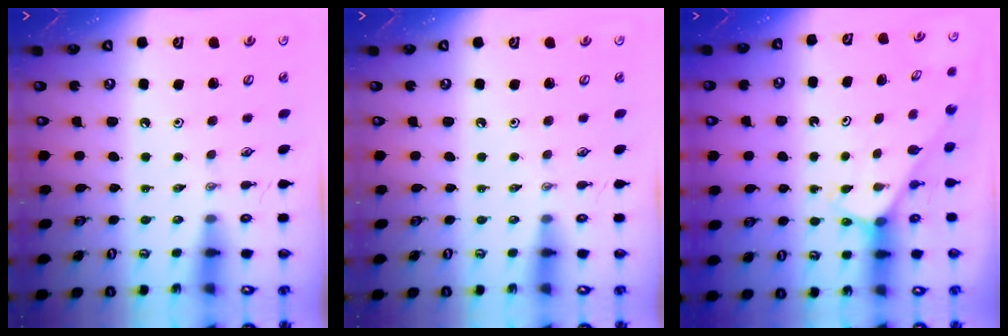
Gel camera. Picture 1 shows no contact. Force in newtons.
{"total": 0.0}
{"total": 2.4, "press": 2.4, "slide": 0.2}